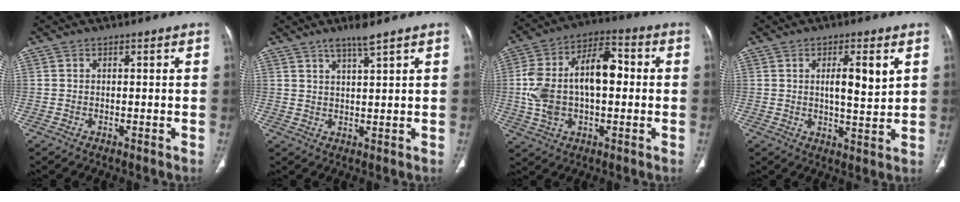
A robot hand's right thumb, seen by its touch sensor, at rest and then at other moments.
{"total": 4.1, "force": [3.1, 0.1, 2.7], "torque": [-0.046, -0.017, 0.059]}
{"total": 17.6, "force": [0.4, 9.8, 14.6], "torque": [-0.266, 0.041, 0.006]}
{"total": 7.4, "force": [2.2, 2.0, 6.8], "torque": [-0.102, -0.018, 0.037]}